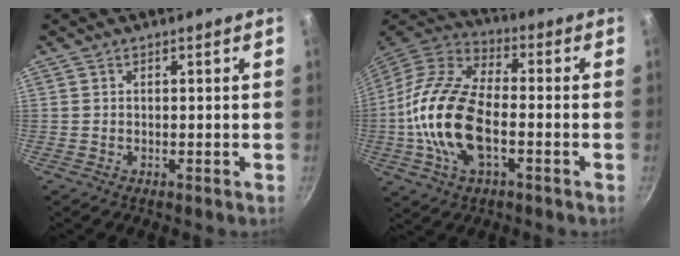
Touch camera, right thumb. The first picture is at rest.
{"total": 18.5, "force": [-3.7, 9.5, 15.4], "torque": [-0.296, 0.033, -0.084]}